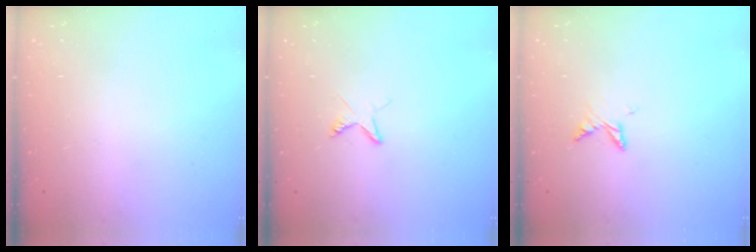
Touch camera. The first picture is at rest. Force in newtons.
{"total": 3.8, "press": 3.8, "slide": 0.4}
{"total": 5.6, "press": 5.6, "slide": 0.4}